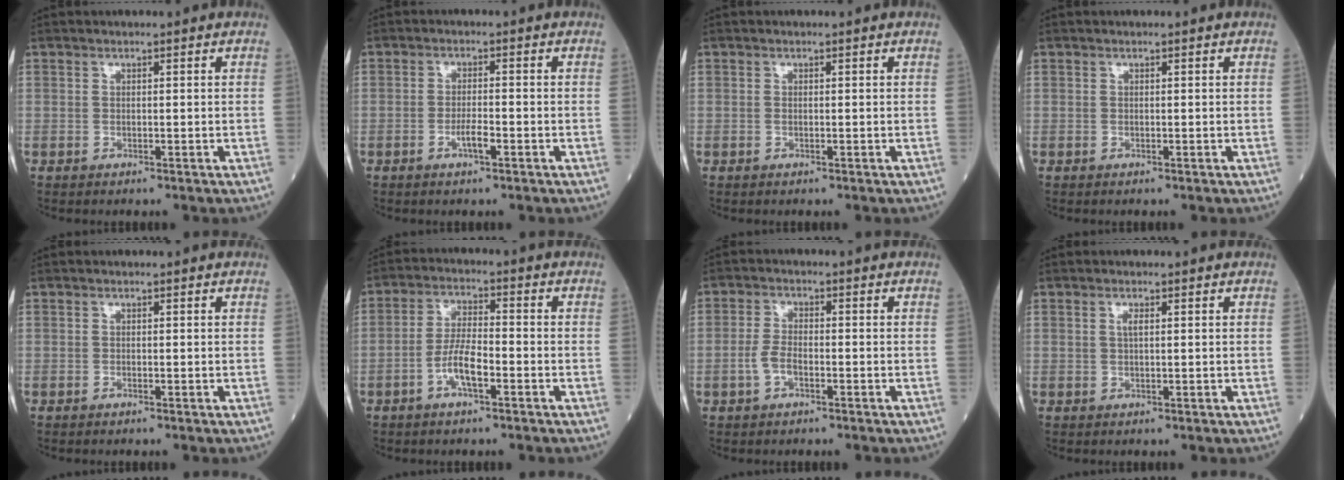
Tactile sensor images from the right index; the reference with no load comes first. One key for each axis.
{"total": 2.6, "fx": -1.2, "fy": 0.3, "fz": 2.3, "tx": -0.040, "ty": 0.002, "tz": -0.023}
{"total": 0.0}
{"total": 0.0}
{"total": 0.0}
{"total": 5.7, "fx": -2.6, "fy": 1.3, "fz": 4.9, "tx": -0.099, "ty": 0.008, "tz": -0.050}
{"total": 3.3, "fx": -1.4, "fy": 1.4, "fz": 2.7, "tx": -0.059, "ty": 0.004, "tz": -0.029}
{"total": 1.1, "fx": 0.3, "fy": 0.2, "fz": 1.0, "tx": -0.023, "ty": 0.001, "tz": 0.005}